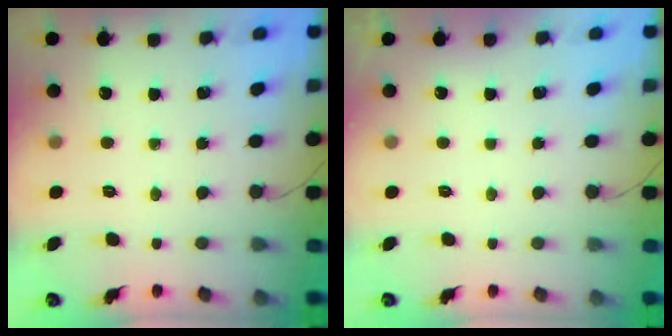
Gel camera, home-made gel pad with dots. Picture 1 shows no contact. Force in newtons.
{"total": 2.9, "press": 2.9, "slide": 0.1}